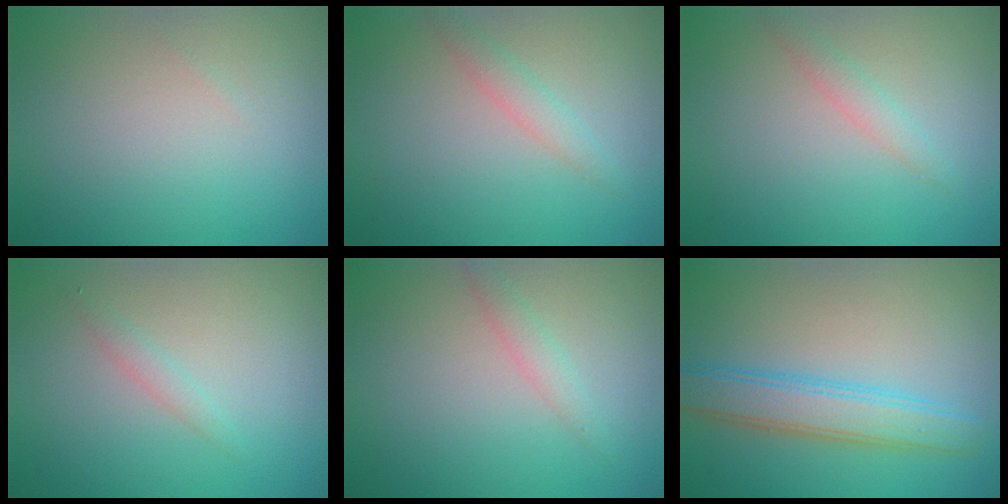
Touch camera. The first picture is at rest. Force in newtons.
{"total": 1.6, "press": 1.6, "slide": 0.0}
{"total": 1.5, "press": 1.5, "slide": 0.1}
{"total": 1.0, "press": 1.0, "slide": 0.1}
{"total": 1.4, "press": 1.4, "slide": 0.1}
{"total": 4.3, "press": 4.3, "slide": 0.1}